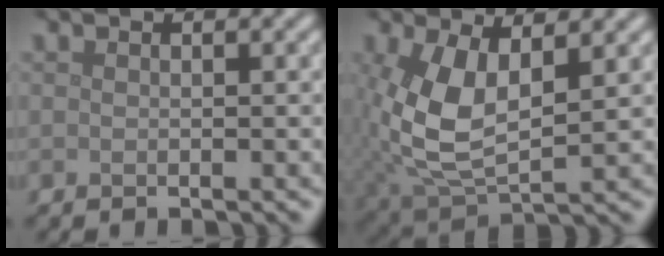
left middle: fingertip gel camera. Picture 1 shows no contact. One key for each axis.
{"total": 7.1, "fx": 1.0, "fy": 3.6, "fz": 6.0, "tx": -0.146, "ty": -0.004, "tz": 0.023}